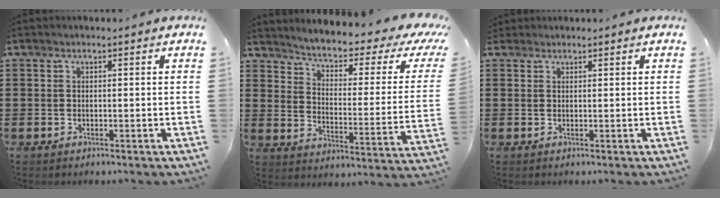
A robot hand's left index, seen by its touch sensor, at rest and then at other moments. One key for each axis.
{"total": 3.3, "fx": 2.3, "fy": 0.4, "fz": 2.3, "tx": -0.060, "ty": -0.028, "tz": 0.026}
{"total": 0.9, "fx": 0.8, "fy": 0.5, "fz": 0.0, "tx": -0.004, "ty": 0.003, "tz": 0.016}